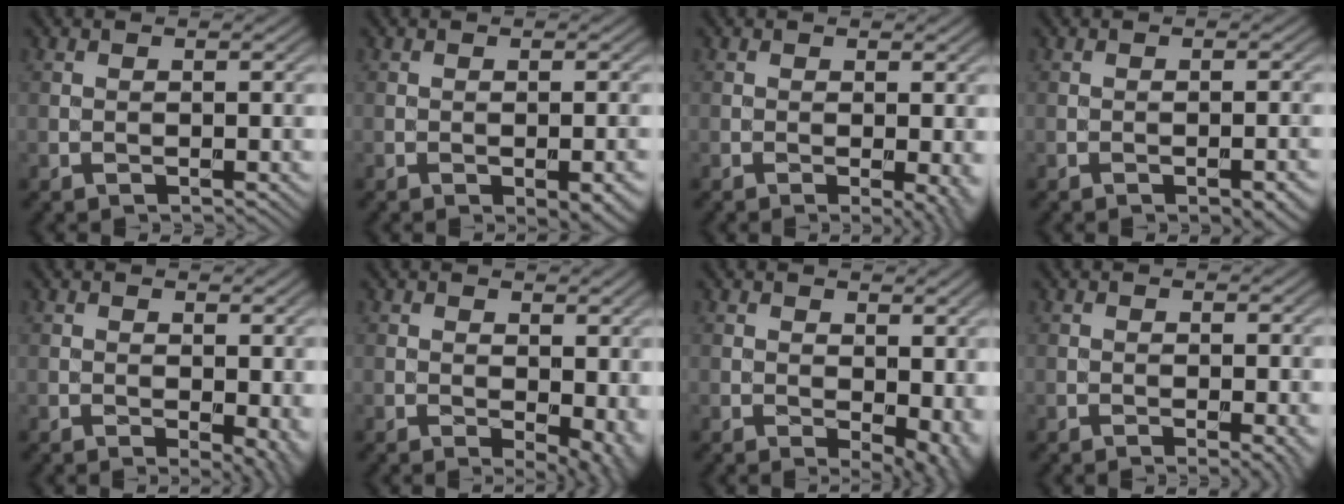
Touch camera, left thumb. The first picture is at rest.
{"total": 4.2, "force": [-2.1, 1.5, 3.4], "torque": [-0.044, -0.003, -0.022]}
{"total": 2.7, "force": [-0.4, 0.5, 2.6], "torque": [-0.035, -0.006, -0.007]}
{"total": 2.9, "force": [-1.7, 0.8, 2.2], "torque": [-0.030, 0.001, -0.021]}
{"total": 4.3, "force": [-0.5, 2.2, 3.7], "torque": [-0.042, -0.009, -0.002]}
{"total": 6.0, "force": [-0.2, 3.3, 5.0], "torque": [-0.059, -0.011, 0.004]}
{"total": 6.5, "force": [-0.2, 3.8, 5.3], "torque": [-0.063, -0.014, 0.007]}
{"total": 1.6, "force": [-0.5, 0.2, 1.6], "torque": [-0.021, -0.003, -0.008]}